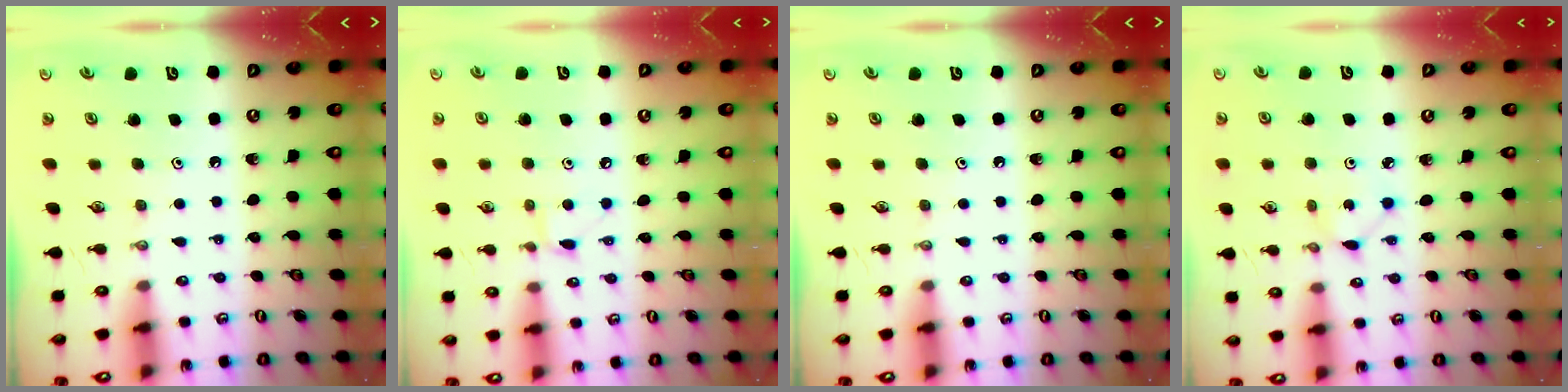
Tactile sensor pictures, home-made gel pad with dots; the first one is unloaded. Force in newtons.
{"total": 5.4, "press": 5.3, "slide": 0.7}
{"total": 0.0}
{"total": 1.1, "press": 1.1, "slide": 0.1}